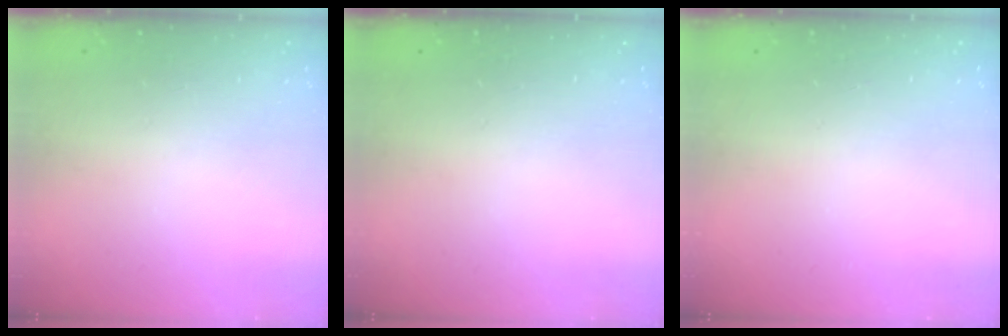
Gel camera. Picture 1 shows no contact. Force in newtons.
{"total": 0.0}
{"total": 0.0}